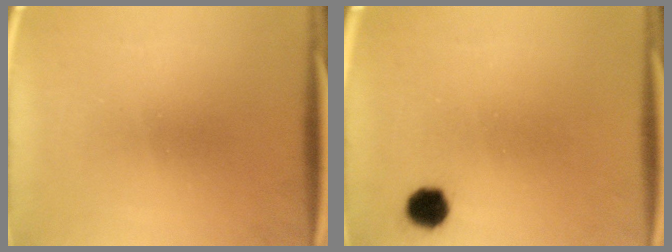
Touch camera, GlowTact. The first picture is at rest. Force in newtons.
{"total": 4.3}